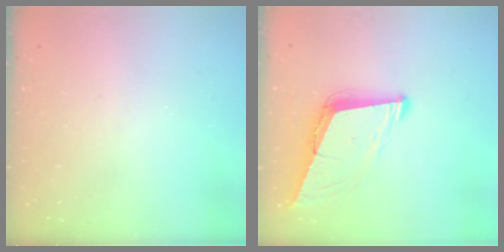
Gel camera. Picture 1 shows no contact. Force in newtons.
{"total": 9.0, "press": 8.2, "slide": 3.7}